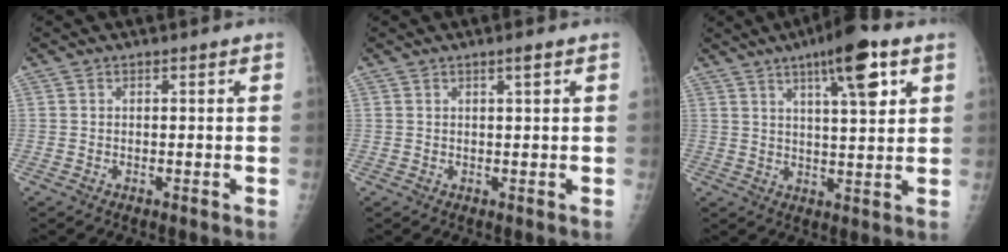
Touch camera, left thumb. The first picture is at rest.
{"total": 1.3, "force": [0.7, -0.1, 1.0], "torque": [-0.018, -0.003, 0.013]}
{"total": 10.9, "force": [5.5, 2.3, 9.1], "torque": [-0.131, -0.020, 0.081]}